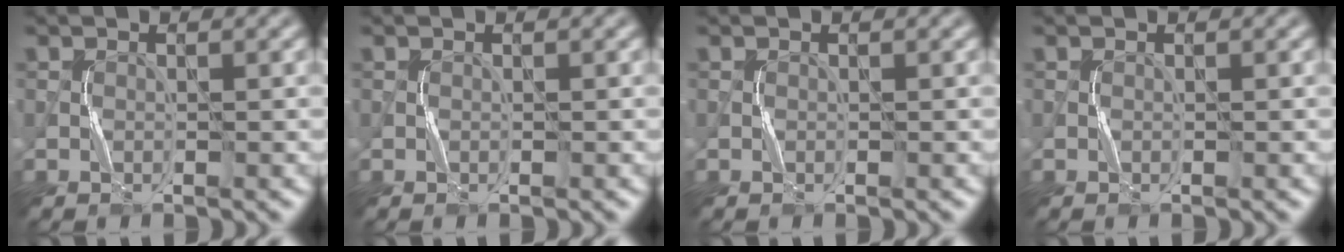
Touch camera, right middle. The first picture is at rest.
{"total": 0.0}
{"total": 0.0}
{"total": 0.0}